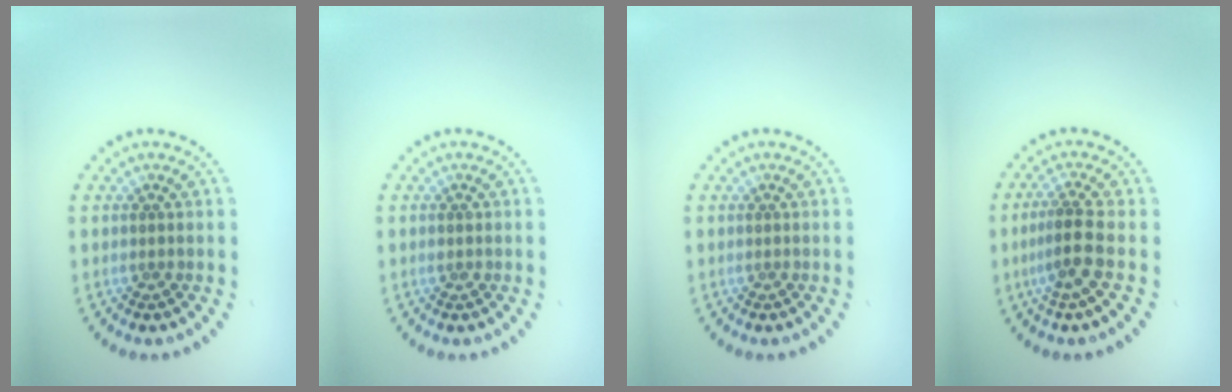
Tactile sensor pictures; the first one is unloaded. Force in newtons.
{"total": 0.7, "press": 0.7, "slide": 0.1}
{"total": 0.0}
{"total": 2.9, "press": 2.2, "slide": 1.8}